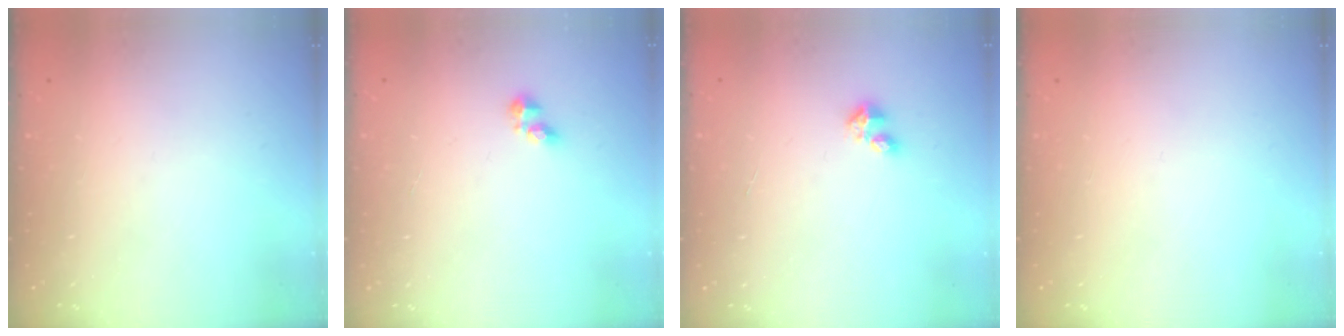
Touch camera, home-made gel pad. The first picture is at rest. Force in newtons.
{"total": 2.5, "press": 2.5, "slide": 0.5}
{"total": 2.4, "press": 2.4, "slide": 0.3}
{"total": 0.0}